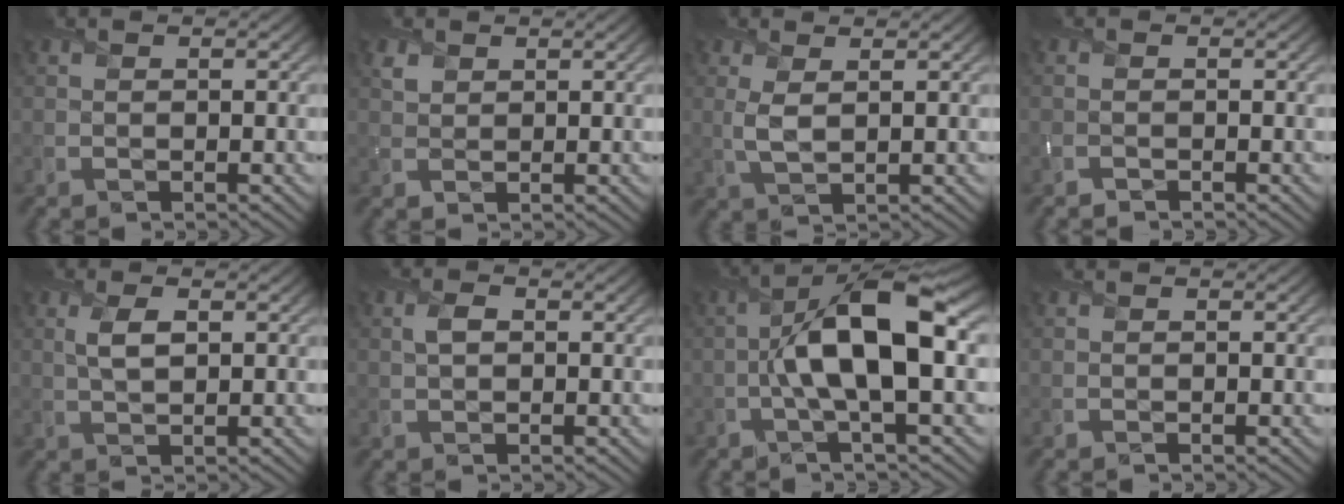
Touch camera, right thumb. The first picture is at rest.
{"total": 1.6, "force": [1.2, 1.0, 0.2], "torque": [-0.006, -0.001, 0.025]}
{"total": 2.7, "force": [1.0, 1.0, 2.4], "torque": [-0.061, -0.002, 0.022]}
{"total": 0.7, "force": [-0.7, 0.1, 0.1], "torque": [-0.002, -0.003, -0.017]}
{"total": 3.1, "force": [0.9, 1.3, 2.6], "torque": [-0.061, 0.000, 0.022]}
{"total": 1.8, "force": [0.3, 1.1, 1.4], "torque": [-0.031, 0.002, 0.006]}
{"total": 12.2, "force": [-0.1, 3.8, 11.6], "torque": [-0.211, 0.011, -0.007]}
{"total": 0.0}